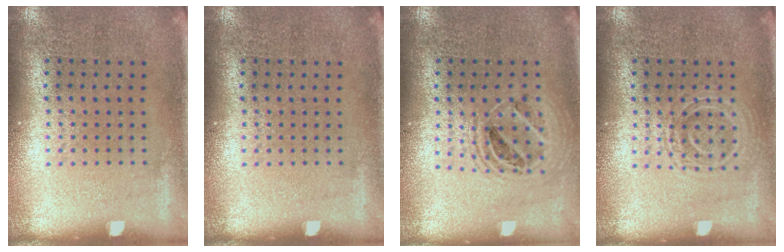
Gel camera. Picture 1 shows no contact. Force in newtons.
{"total": 0.0}
{"total": 1.5, "press": 1.3, "slide": 0.7}
{"total": 2.0, "press": 2.0, "slide": 0.4}